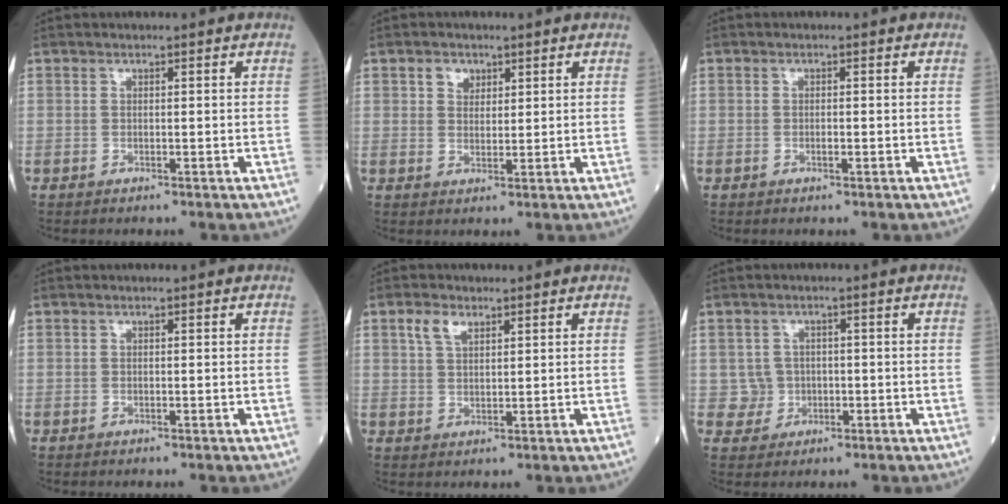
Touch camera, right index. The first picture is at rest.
{"total": 2.6, "force": [1.4, 1.9, 1.0], "torque": [-0.019, 0.004, 0.024]}
{"total": 0.7, "force": [-0.3, 0.2, 0.6], "torque": [-0.012, 0.000, -0.004]}
{"total": 0.0}
{"total": 3.2, "force": [1.9, 1.6, 2.1], "torque": [-0.047, 0.007, 0.041]}
{"total": 3.1, "force": [-0.3, 3.1, 0.1], "torque": [0.012, 0.008, -0.003]}